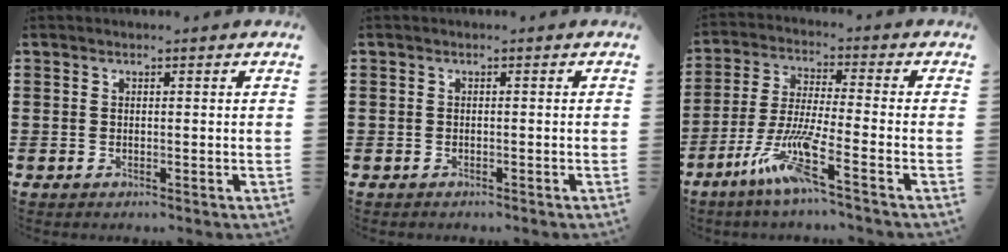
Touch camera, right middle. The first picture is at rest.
{"total": 0.6, "force": [-0.5, 0.4, -0.1], "torque": [0.001, 0.003, -0.013]}
{"total": 8.6, "force": [-5.3, 0.4, 6.7], "torque": [-0.150, -0.012, -0.107]}